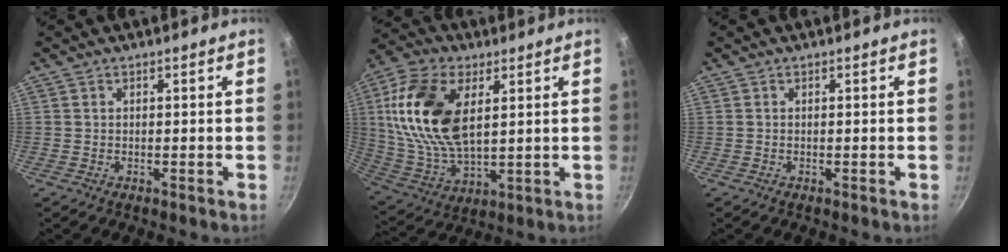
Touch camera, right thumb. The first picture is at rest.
{"total": 18.9, "force": [4.9, 10.5, 15.0], "torque": [-0.285, -0.008, 0.100]}
{"total": 0.0}